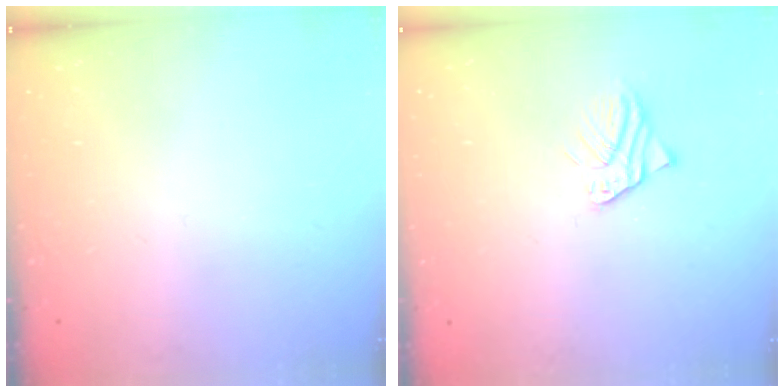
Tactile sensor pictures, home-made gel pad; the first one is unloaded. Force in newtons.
{"total": 2.8, "press": 2.8, "slide": 0.2}